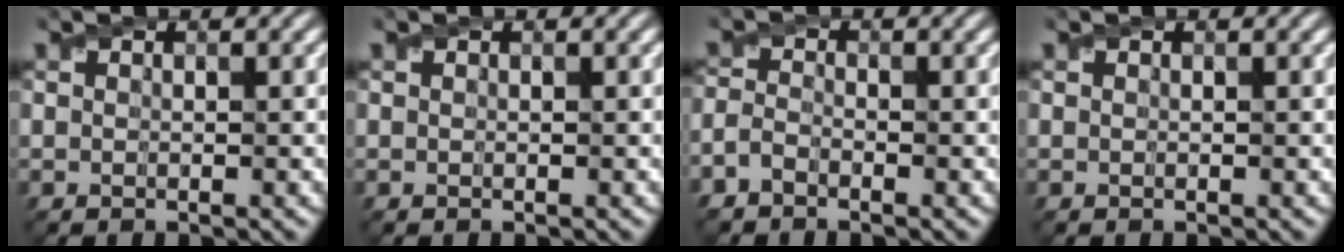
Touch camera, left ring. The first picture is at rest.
{"total": 0.0}
{"total": 1.6, "force": [-1.3, 0.6, 0.7], "torque": [-0.020, -0.002, -0.035]}
{"total": 0.0}